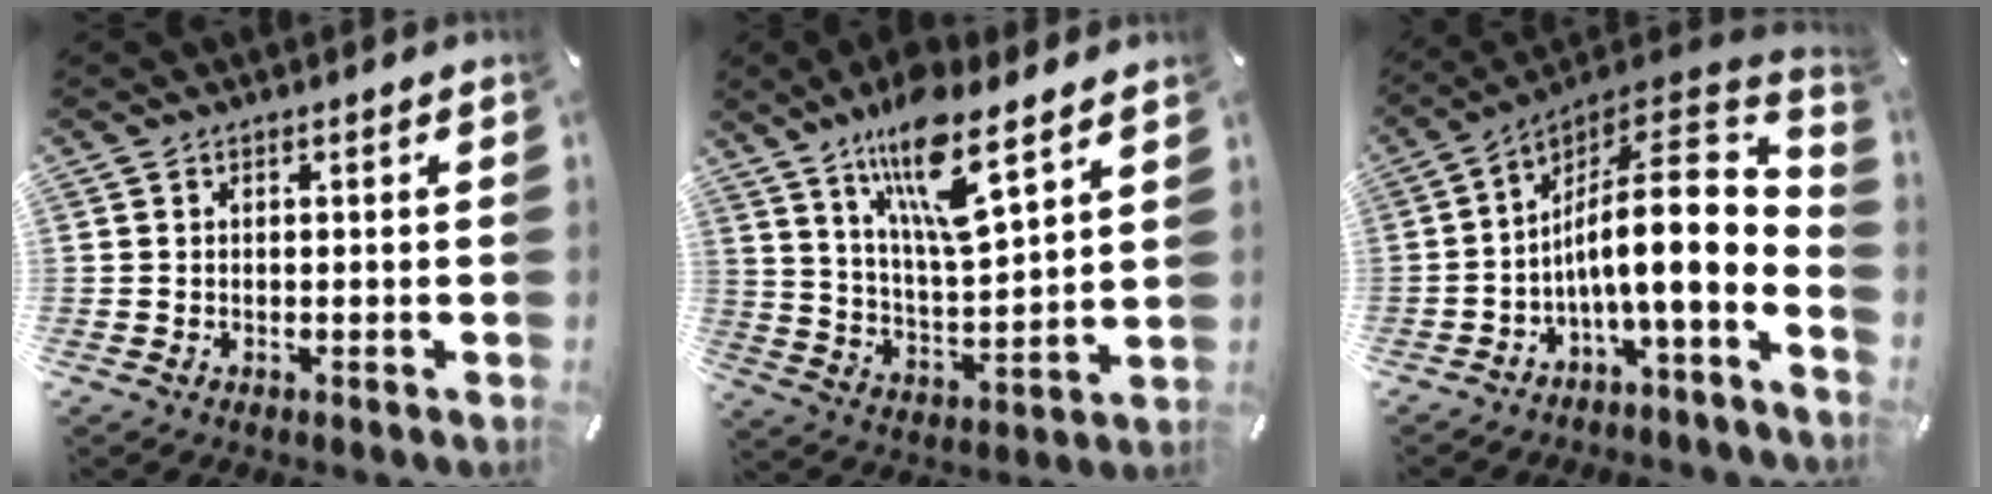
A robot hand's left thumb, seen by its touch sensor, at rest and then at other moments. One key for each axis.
{"total": 14.7, "fx": 10.8, "fy": 3.7, "fz": 9.3, "tx": -0.178, "ty": -0.053, "tz": 0.185}
{"total": 14.8, "fx": -1.8, "fy": 4.4, "fz": 14.0, "tx": -0.227, "ty": -0.043, "tz": -0.039}